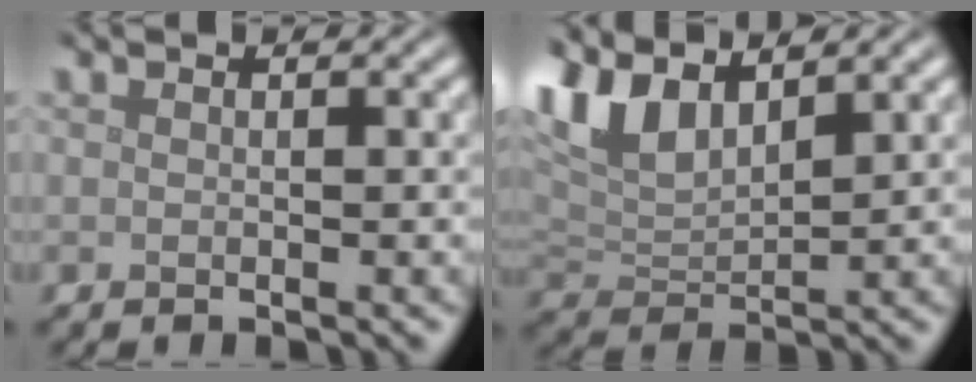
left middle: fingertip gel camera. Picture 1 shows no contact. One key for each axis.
{"total": 6.2, "fx": 3.8, "fy": 2.7, "fz": 4.1, "tx": -0.095, "ty": 0.010, "tz": 0.073}